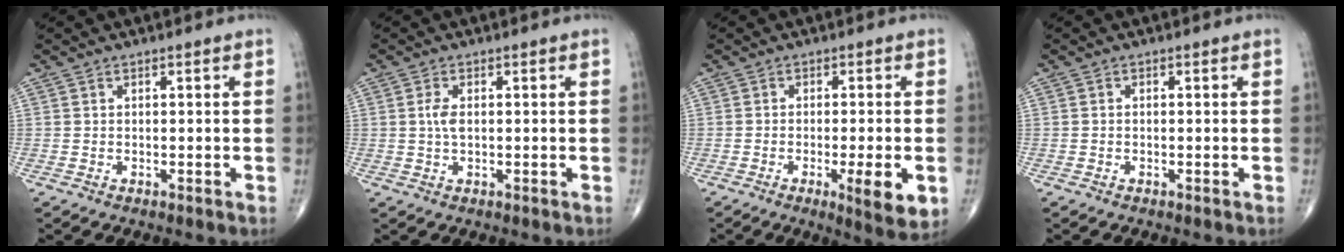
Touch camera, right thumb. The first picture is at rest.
{"total": 2.5, "force": [0.2, 1.2, 2.2], "torque": [-0.048, 0.002, 0.005]}
{"total": 7.5, "force": [-2.3, 1.4, 7.0], "torque": [-0.100, -0.012, -0.032]}
{"total": 0.0}